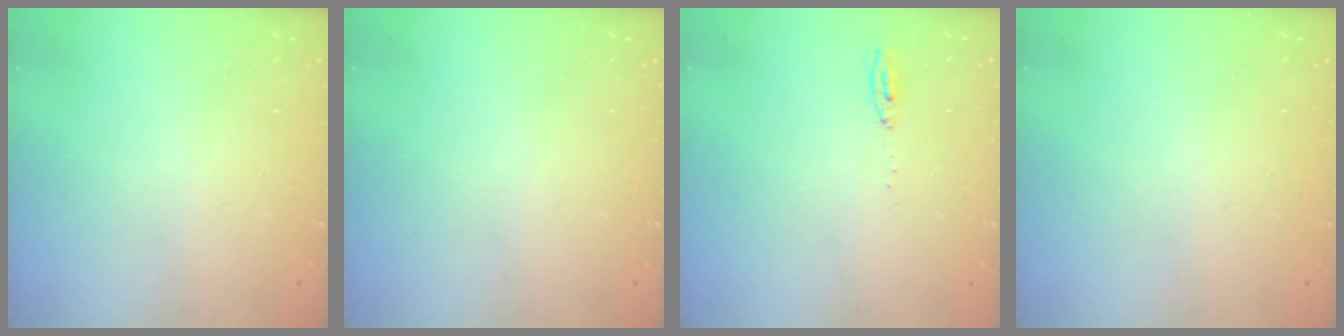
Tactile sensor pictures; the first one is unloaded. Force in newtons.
{"total": 0.0}
{"total": 4.6, "press": 4.4, "slide": 1.3}
{"total": 0.0}